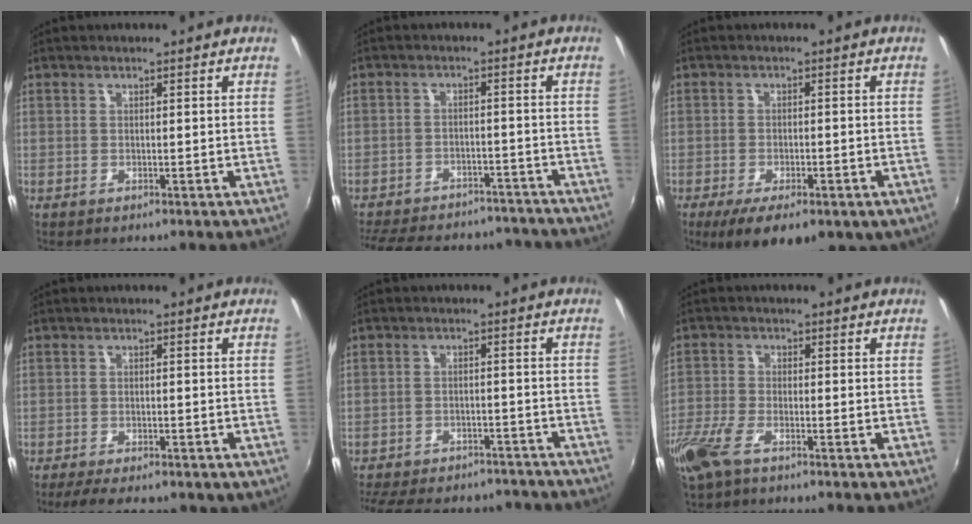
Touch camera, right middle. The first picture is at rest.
{"total": 20.9, "force": [-17.8, 8.5, 7.0], "torque": [-0.168, 0.039, -0.225]}
{"total": 11.7, "force": [-6.9, 4.7, 8.2], "torque": [-0.161, -0.038, -0.094]}
{"total": 7.7, "force": [-5.6, 2.7, 4.6], "torque": [-0.101, -0.020, -0.078]}
{"total": 18.9, "force": [-16.0, 7.9, 6.5], "torque": [-0.159, 0.028, -0.205]}
{"total": 7.3, "force": [-4.8, 2.7, 4.8], "torque": [-0.124, -0.015, -0.100]}